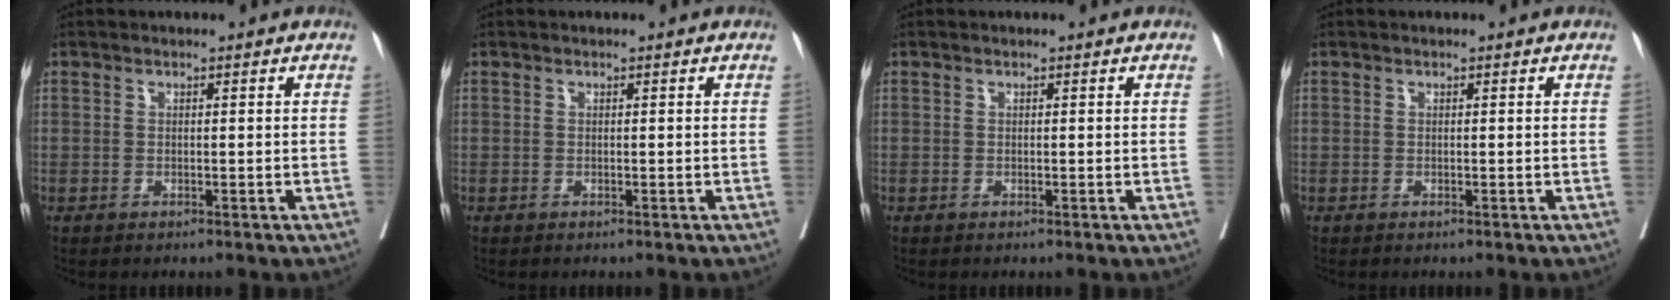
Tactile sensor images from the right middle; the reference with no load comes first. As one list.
[{"total": 0.0}, {"total": 0.0}, {"total": 0.0}]